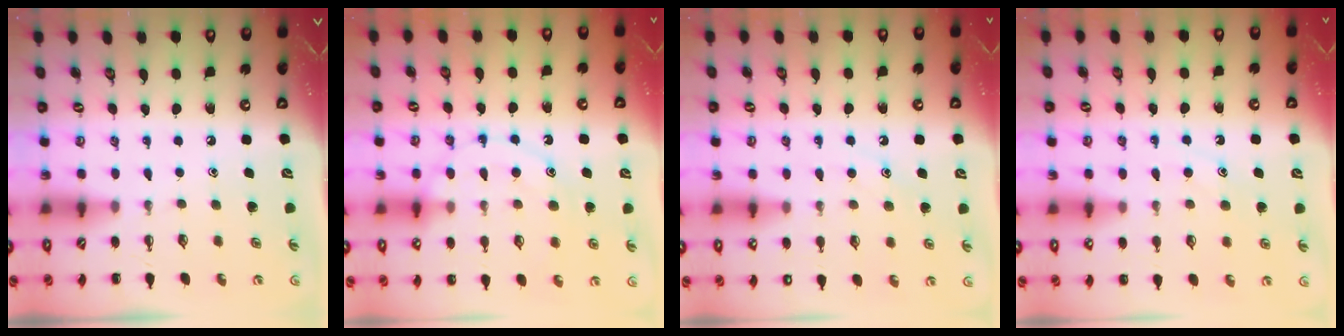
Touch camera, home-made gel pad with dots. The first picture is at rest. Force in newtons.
{"total": 12.3, "press": 12.3, "slide": 1.0}
{"total": 9.4, "press": 9.3, "slide": 1.4}
{"total": 10.5, "press": 10.4, "slide": 1.1}